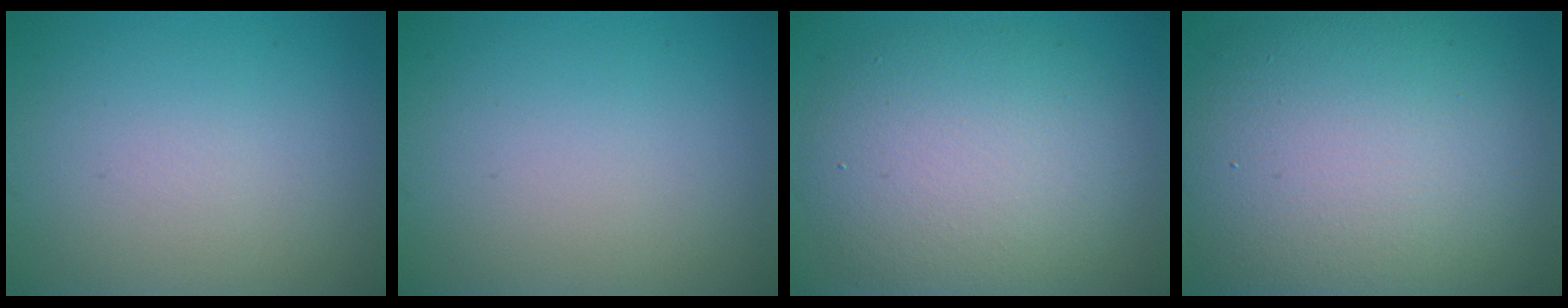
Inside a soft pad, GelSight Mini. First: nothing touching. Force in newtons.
{"total": 0.0}
{"total": 8.3, "press": 8.3, "slide": 0.3}
{"total": 14.6, "press": 14.5, "slide": 0.9}